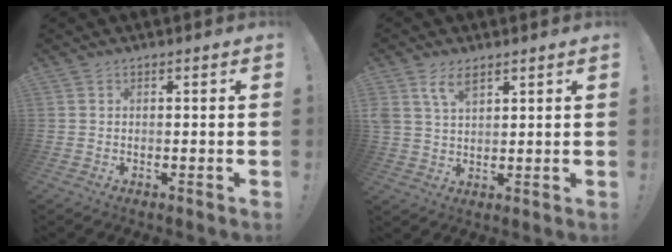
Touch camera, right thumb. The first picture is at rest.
{"total": 6.3, "force": [3.9, 3.2, 3.8], "torque": [-0.080, -0.006, 0.076]}